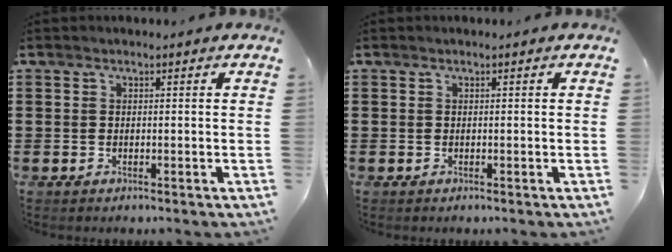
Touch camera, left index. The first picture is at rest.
{"total": 0.0}